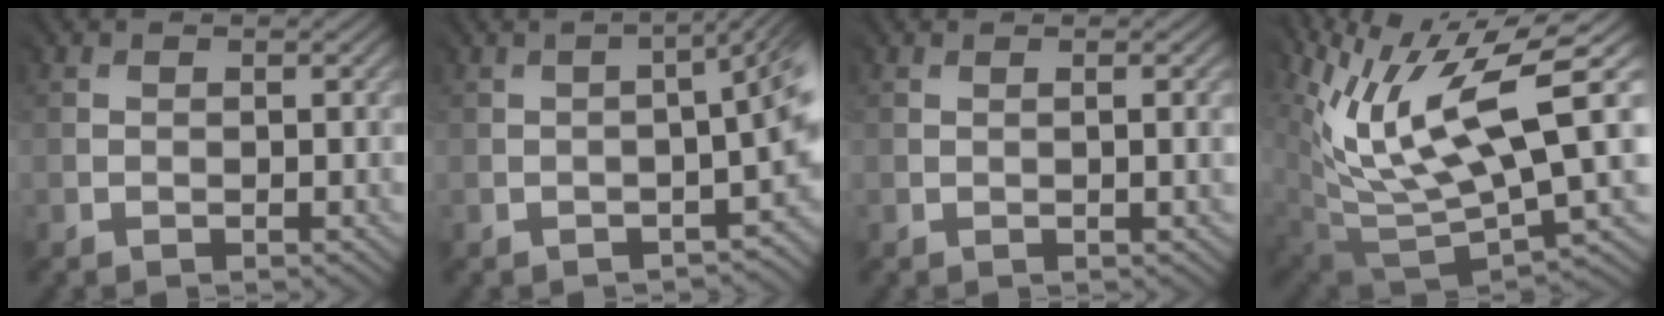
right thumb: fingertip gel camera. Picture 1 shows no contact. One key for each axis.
{"total": 5.5, "fx": -2.2, "fy": 1.5, "fz": 4.9, "tx": -0.043, "ty": -0.005, "tz": -0.029}
{"total": 0.5, "fx": 0.3, "fy": -0.2, "fz": 0.4, "tx": -0.001, "ty": 0.002, "tz": 0.002}
{"total": 13.4, "fx": 6.1, "fy": 4.5, "fz": 11.1, "tx": -0.218, "ty": -0.001, "tz": 0.113}